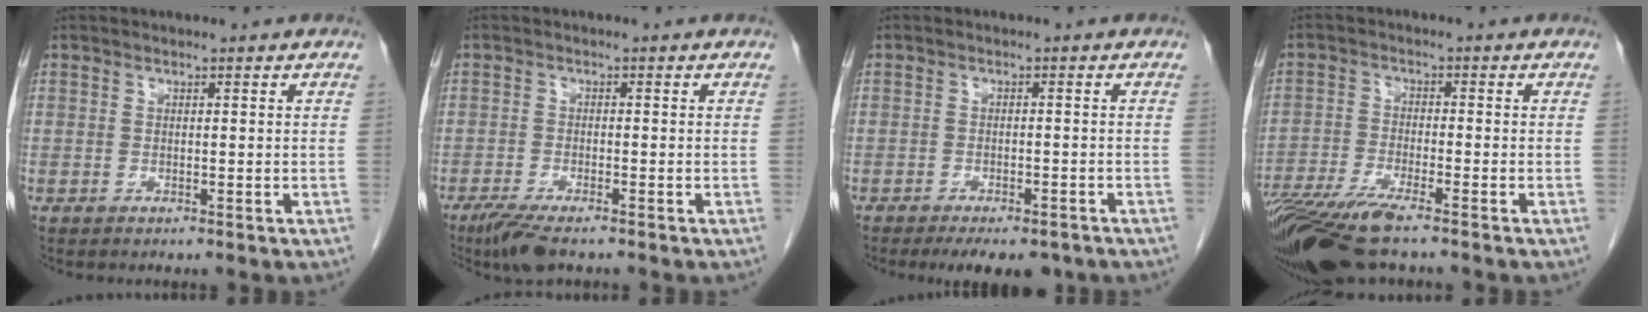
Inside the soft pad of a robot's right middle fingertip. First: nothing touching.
{"total": 5.4, "force": [-4.0, 1.0, 3.5], "torque": [-0.067, -0.014, -0.068]}
{"total": 8.4, "force": [-6.7, 3.0, 4.0], "torque": [-0.051, -0.007, -0.086]}
{"total": 12.1, "force": [-9.2, 1.4, 7.8], "torque": [-0.146, -0.025, -0.162]}